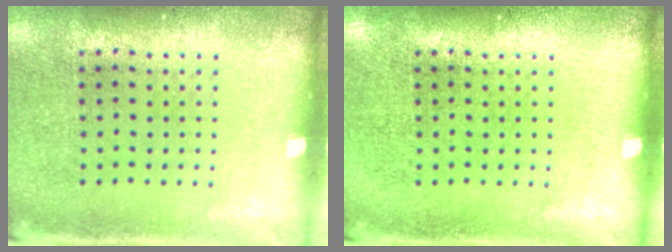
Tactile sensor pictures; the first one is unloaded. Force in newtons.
{"total": 0.0}